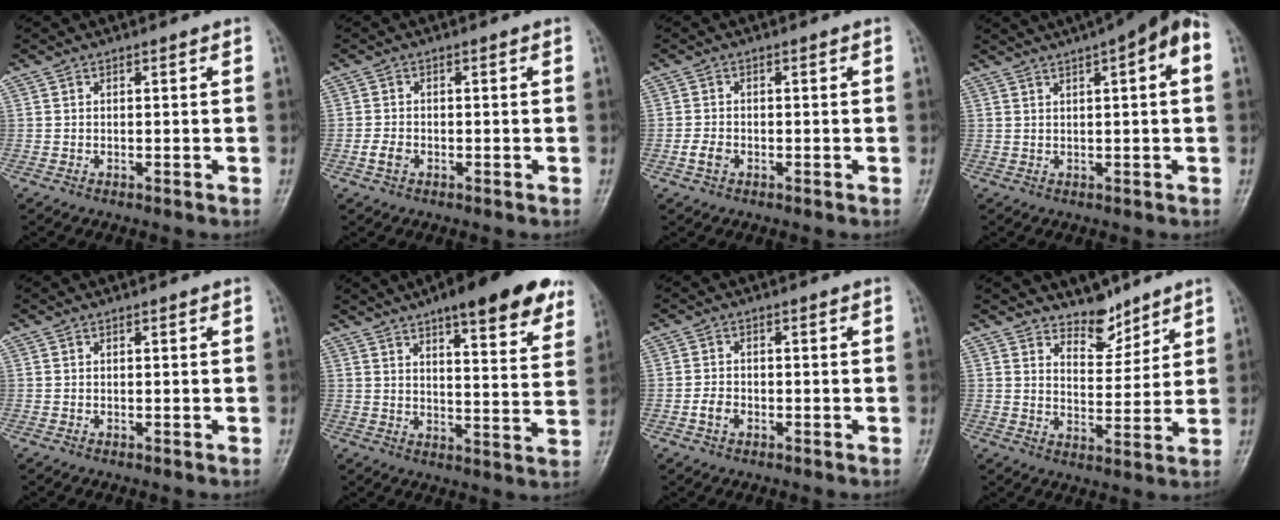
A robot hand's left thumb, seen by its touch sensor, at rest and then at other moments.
{"total": 2.1, "force": [-0.8, 1.4, 1.2], "torque": [-0.026, 0.005, -0.017]}
{"total": 2.1, "force": [-0.9, 1.5, 1.3], "torque": [-0.027, 0.006, -0.018]}
{"total": 11.3, "force": [6.0, 1.8, 9.4], "torque": [-0.128, 0.017, 0.072]}
{"total": 0.0}
{"total": 20.0, "force": [13.4, 5.6, 13.8], "torque": [-0.149, -0.040, 0.166]}
{"total": 2.5, "force": [-1.0, 1.8, 1.5], "torque": [-0.027, 0.009, -0.020]}
{"total": 6.2, "force": [5.3, 2.8, 1.5], "torque": [0.003, -0.047, 0.095]}